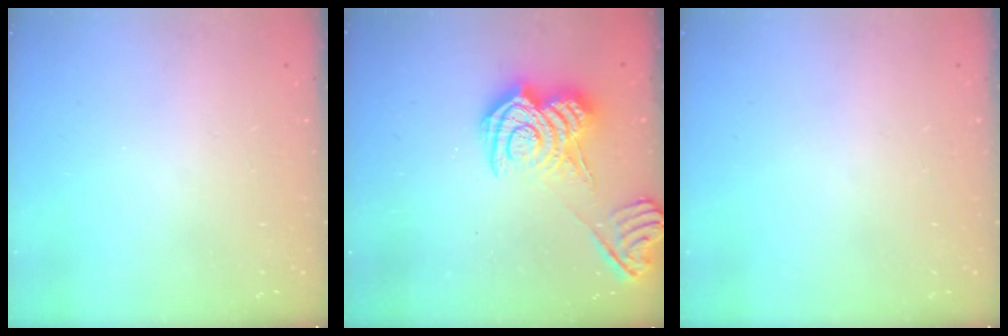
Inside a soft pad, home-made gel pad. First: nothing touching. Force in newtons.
{"total": 12.7, "press": 12.6, "slide": 0.7}
{"total": 0.0}